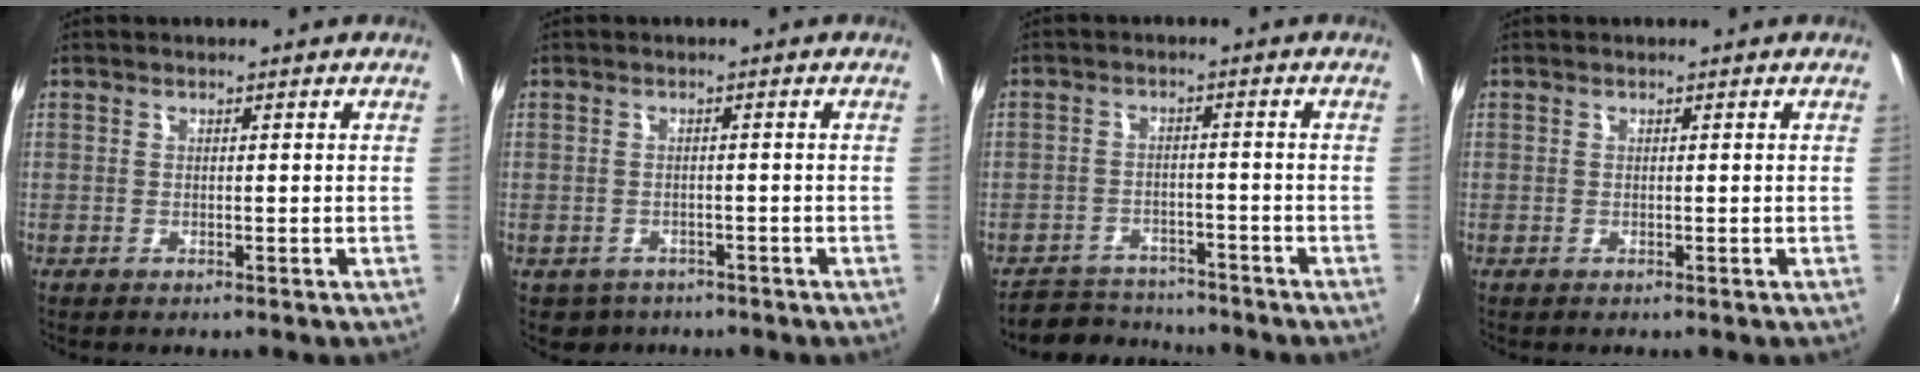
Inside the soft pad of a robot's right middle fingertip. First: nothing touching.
{"total": 3.1, "force": [-2.1, 2.3, 0.4], "torque": [-0.016, -0.005, -0.029]}
{"total": 7.3, "force": [-6.6, 3.1, 0.6], "torque": [-0.033, 0.013, -0.099]}
{"total": 0.0}